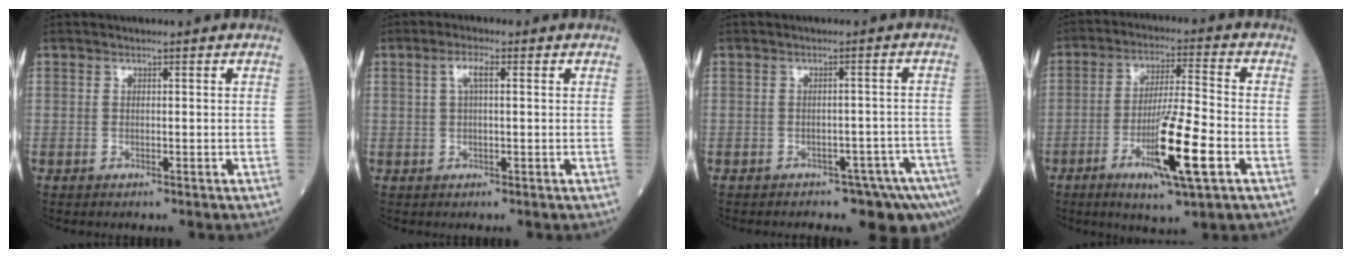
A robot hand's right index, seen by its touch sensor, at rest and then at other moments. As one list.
[{"total": 2.9, "force": [0.8, 0.7, 2.7], "torque": [-0.059, 0.013, 0.017]}, {"total": 9.1, "force": [-7.2, 3.5, 4.3], "torque": [-0.031, 0.011, -0.087]}, {"total": 12.3, "force": [-4.7, 0.5, 11.4], "torque": [-0.204, -0.020, -0.082]}]